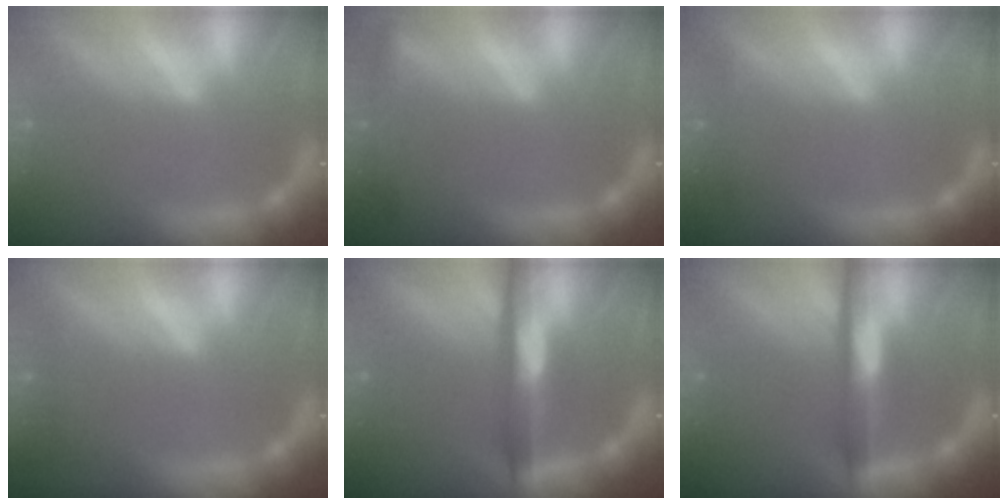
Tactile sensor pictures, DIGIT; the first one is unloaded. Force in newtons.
{"total": 2.9}
{"total": 1.4}
{"total": 0.9}
{"total": 5.5}
{"total": 5.0}